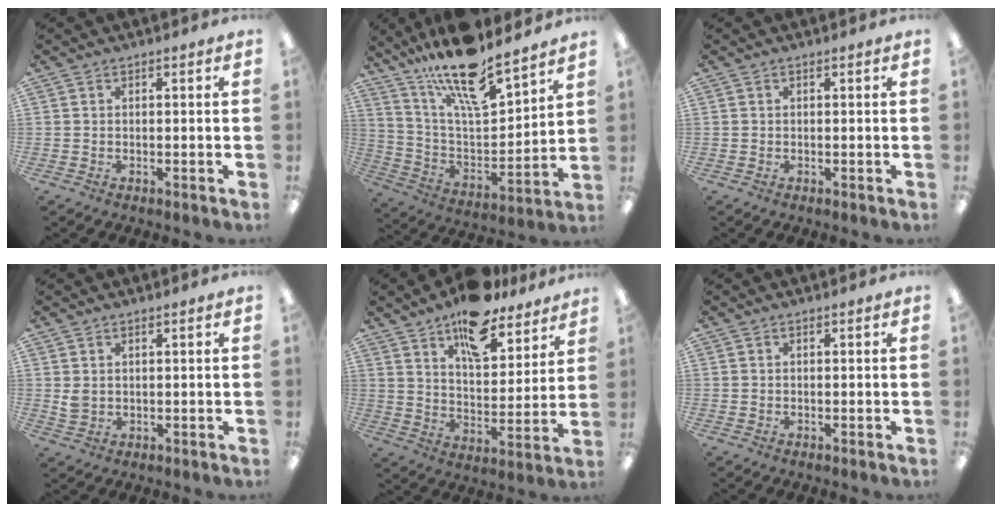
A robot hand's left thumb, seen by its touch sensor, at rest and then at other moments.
{"total": 18.3, "force": [14.8, 4.5, 9.7], "torque": [-0.180, -0.099, 0.254]}
{"total": 0.0}
{"total": 2.3, "force": [1.1, 1.7, 1.1], "torque": [-0.017, -0.001, 0.019]}
{"total": 14.7, "force": [11.3, 6.1, 7.2], "torque": [-0.104, -0.069, 0.198]}
{"total": 0.0}